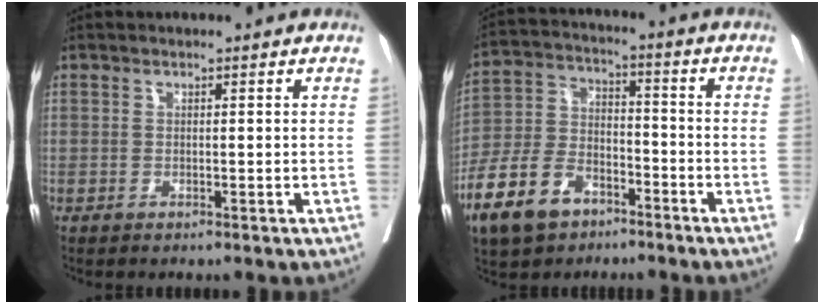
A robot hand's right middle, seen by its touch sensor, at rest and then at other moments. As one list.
[{"total": 11.3, "force": [-7.0, 6.5, 6.2], "torque": [-0.142, 0.001, -0.131]}]